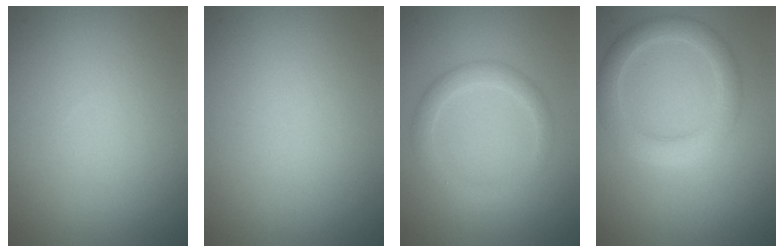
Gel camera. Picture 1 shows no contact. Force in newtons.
{"total": 0.0}
{"total": 2.3, "press": 2.3, "slide": 0.1}
{"total": 3.6, "press": 3.6, "slide": 0.1}